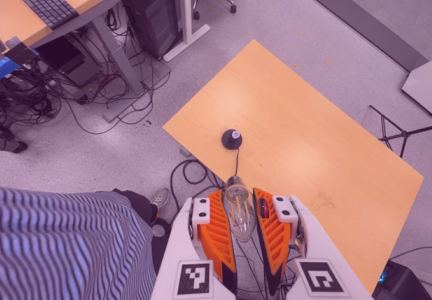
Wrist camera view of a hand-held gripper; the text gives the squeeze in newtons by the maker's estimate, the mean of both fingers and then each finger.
{"total": 20.9, "left": 24.7, "right": 17.1}